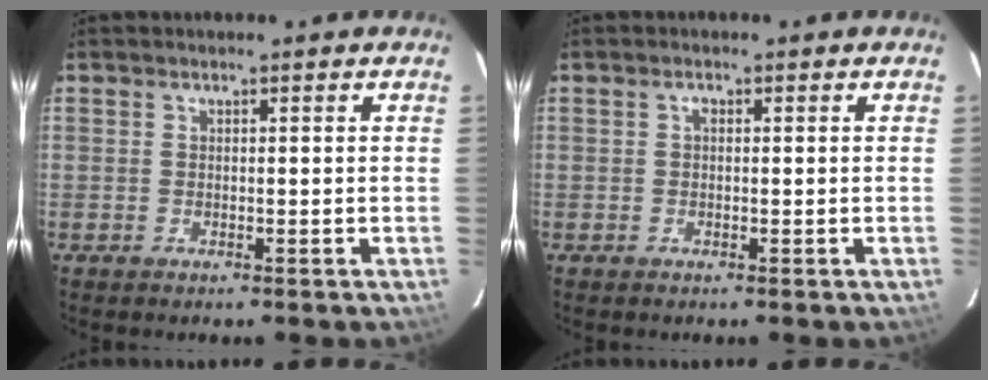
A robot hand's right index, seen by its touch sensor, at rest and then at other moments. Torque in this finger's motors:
{"motor_torque": [0.23, -0.02, 0.10, 0.02]}